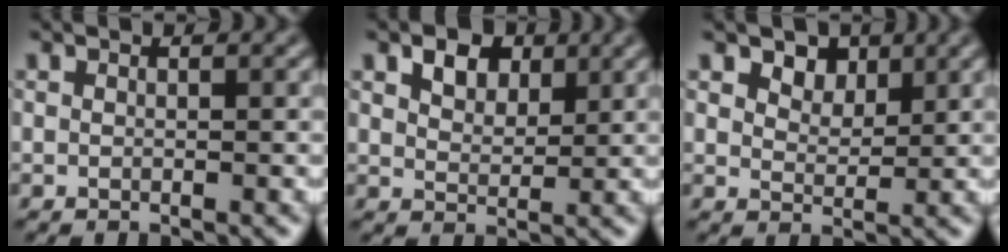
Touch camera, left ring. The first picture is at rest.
{"total": 3.2, "force": [1.9, 1.9, 1.7], "torque": [-0.031, -0.001, 0.030]}
{"total": 2.8, "force": [1.9, 1.6, 1.2], "torque": [-0.029, -0.011, 0.034]}